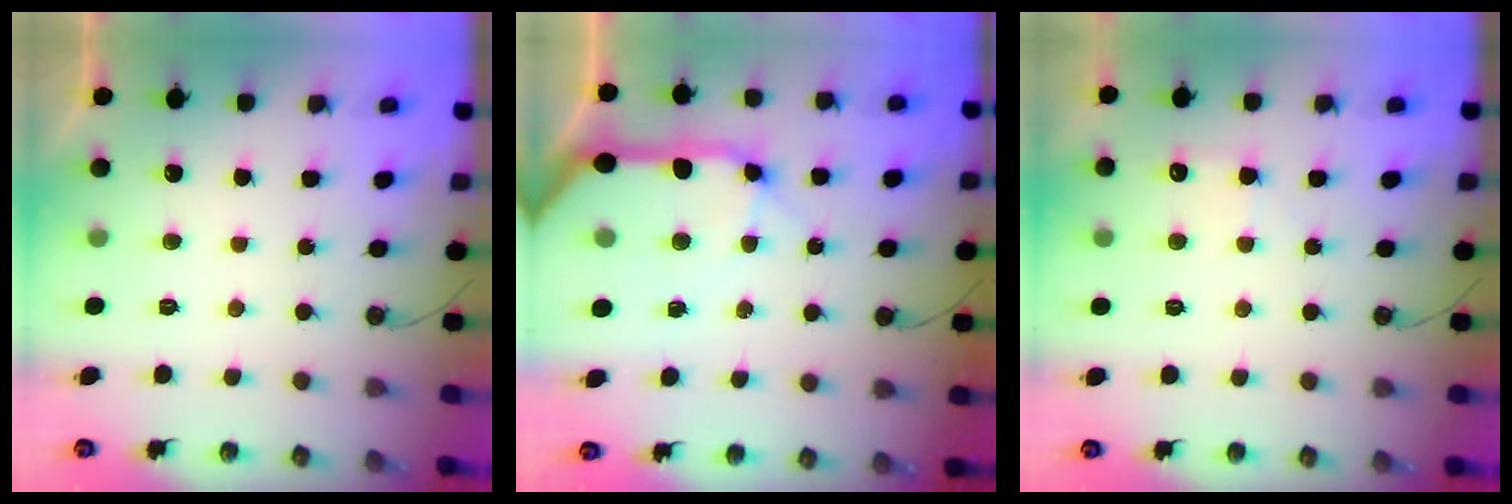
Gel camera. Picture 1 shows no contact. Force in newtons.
{"total": 19.7, "press": 19.5, "slide": 3.2}
{"total": 5.3, "press": 5.2, "slide": 0.8}